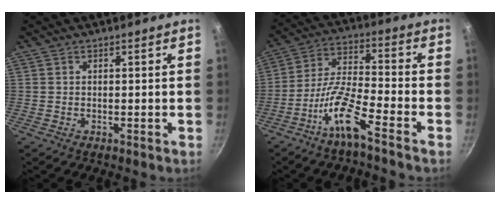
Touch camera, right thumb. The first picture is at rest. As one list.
[{"total": 10.6, "force": [-6.7, 1.4, 8.1], "torque": [-0.167, 0.046, -0.136]}]